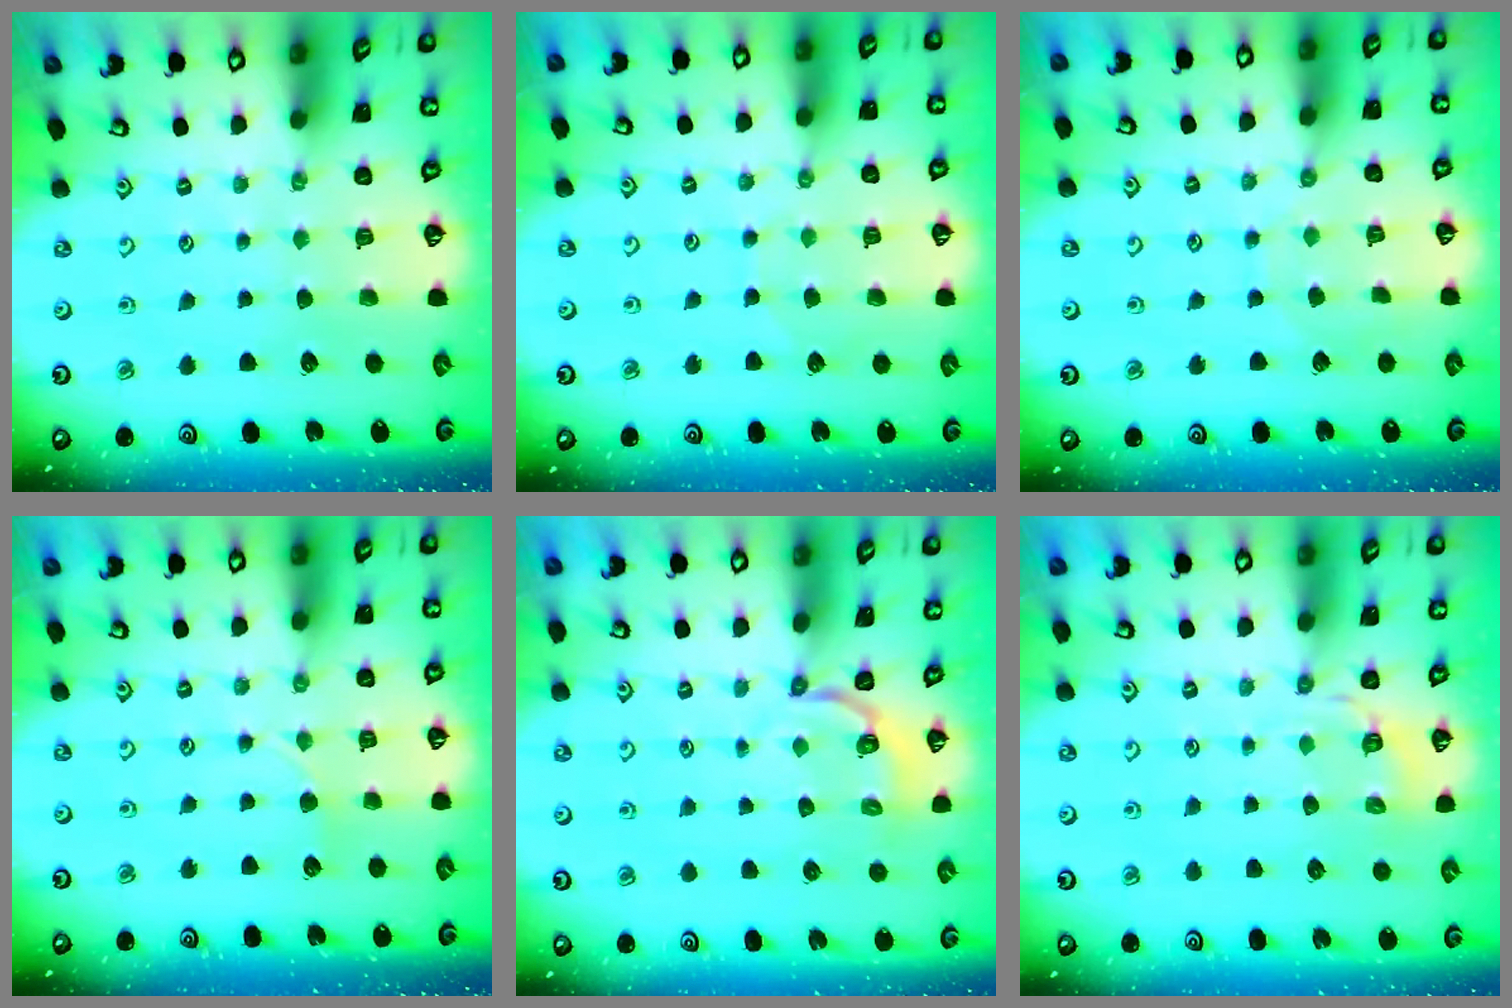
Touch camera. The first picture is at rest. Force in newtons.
{"total": 4.9, "press": 4.9, "slide": 0.5}
{"total": 5.0, "press": 5.0, "slide": 0.6}
{"total": 4.5, "press": 4.4, "slide": 0.5}
{"total": 3.1, "press": 2.1, "slide": 2.3}
{"total": 3.4, "press": 2.9, "slide": 1.7}